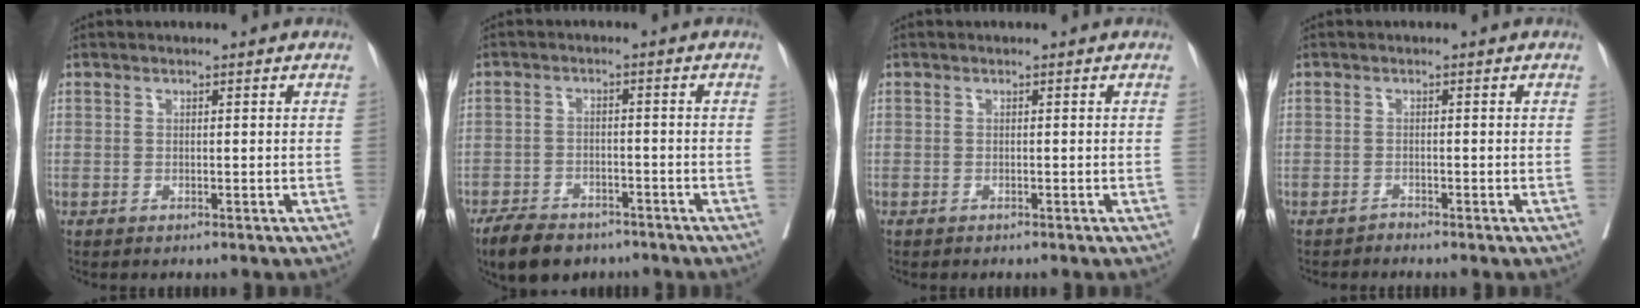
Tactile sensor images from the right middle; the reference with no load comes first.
{"total": 8.4, "force": [-6.7, 3.7, 3.7], "torque": [-0.063, -0.007, -0.105]}
{"total": 0.5, "force": [-0.5, 0.0, 0.2], "torque": [-0.002, -0.002, -0.008]}
{"total": 0.8, "force": [-0.7, -0.3, -0.1], "torque": [-0.003, -0.004, -0.013]}